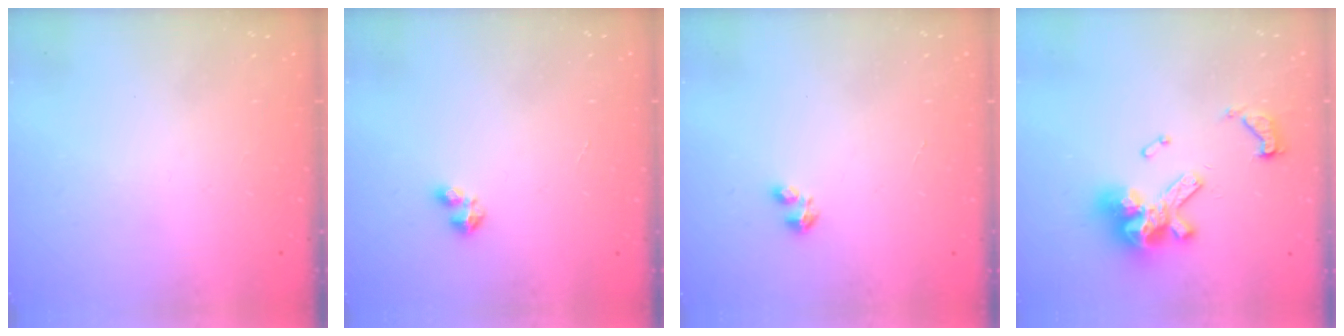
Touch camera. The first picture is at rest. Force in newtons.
{"total": 2.4, "press": 2.4, "slide": 0.4}
{"total": 1.8, "press": 1.8, "slide": 0.4}
{"total": 14.3, "press": 14.2, "slide": 1.7}